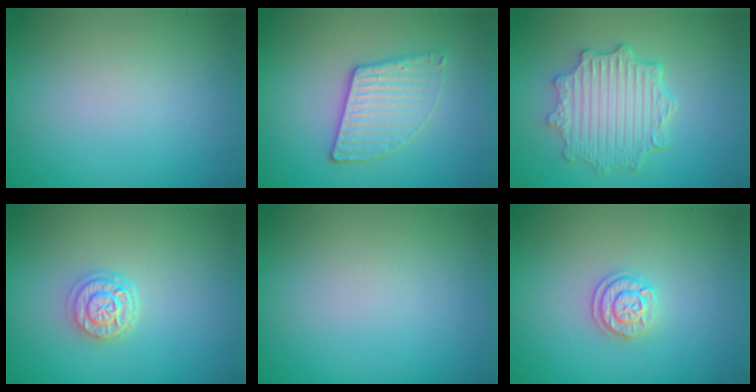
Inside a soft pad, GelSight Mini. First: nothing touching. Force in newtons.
{"total": 3.3, "press": 3.0, "slide": 1.3}
{"total": 5.1, "press": 4.1, "slide": 3.0}
{"total": 2.6, "press": 2.2, "slide": 1.5}
{"total": 0.0}
{"total": 2.0, "press": 1.9, "slide": 0.8}